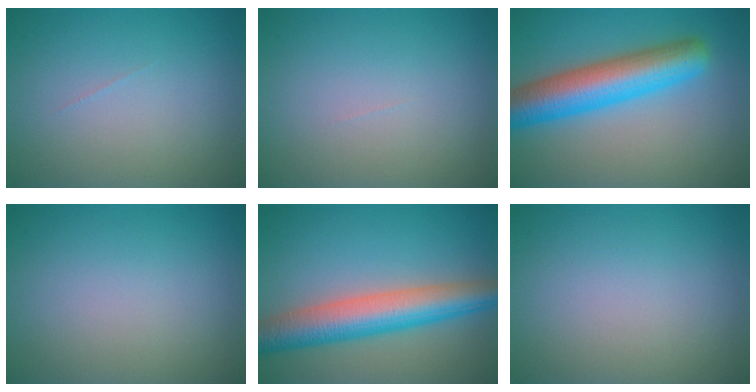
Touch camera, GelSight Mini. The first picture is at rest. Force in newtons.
{"total": 0.0}
{"total": 8.4, "press": 8.4, "slide": 0.2}
{"total": 0.0}
{"total": 7.7, "press": 7.7, "slide": 0.2}
{"total": 0.0}